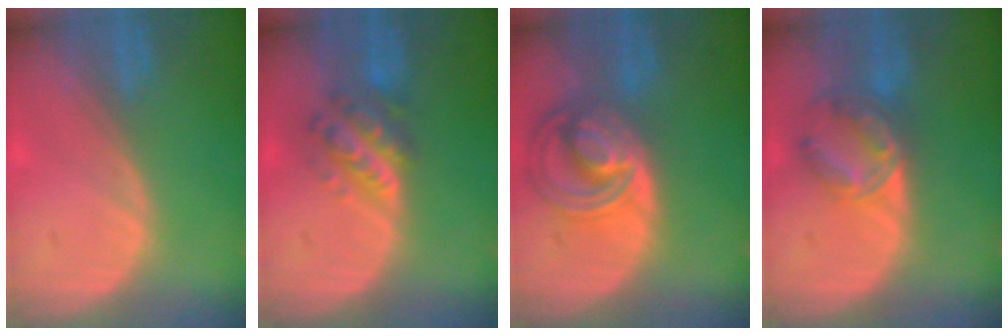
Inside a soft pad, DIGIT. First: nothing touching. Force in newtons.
{"total": 5.7, "press": 5.3, "slide": 2.3}
{"total": 8.8, "press": 7.6, "slide": 4.4}
{"total": 7.1, "press": 5.9, "slide": 4.0}